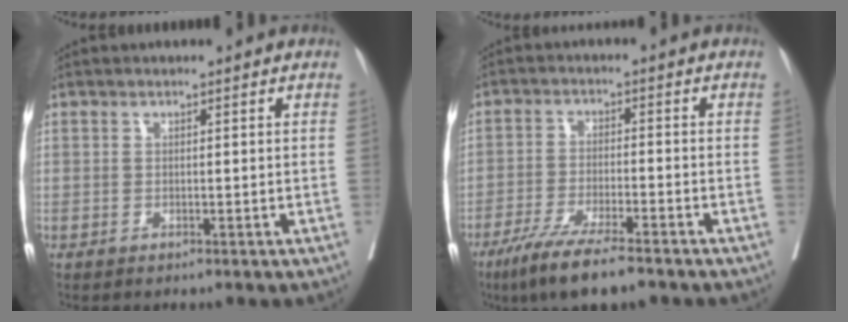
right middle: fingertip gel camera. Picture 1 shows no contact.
{"total": 10.0, "force": [-7.3, 1.2, 6.8], "torque": [-0.118, -0.024, -0.122]}